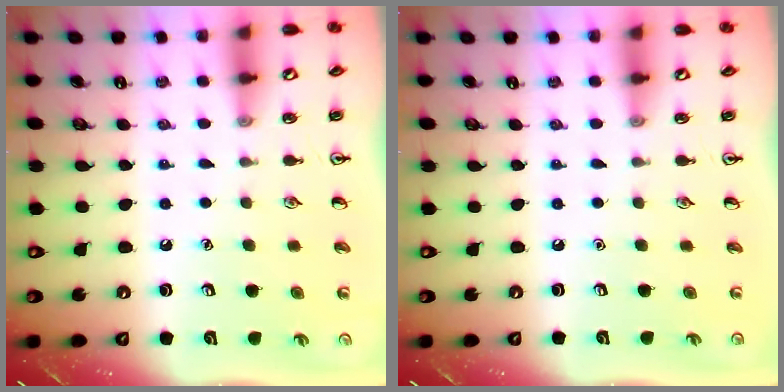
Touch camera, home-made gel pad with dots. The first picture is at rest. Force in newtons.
{"total": 0.0}